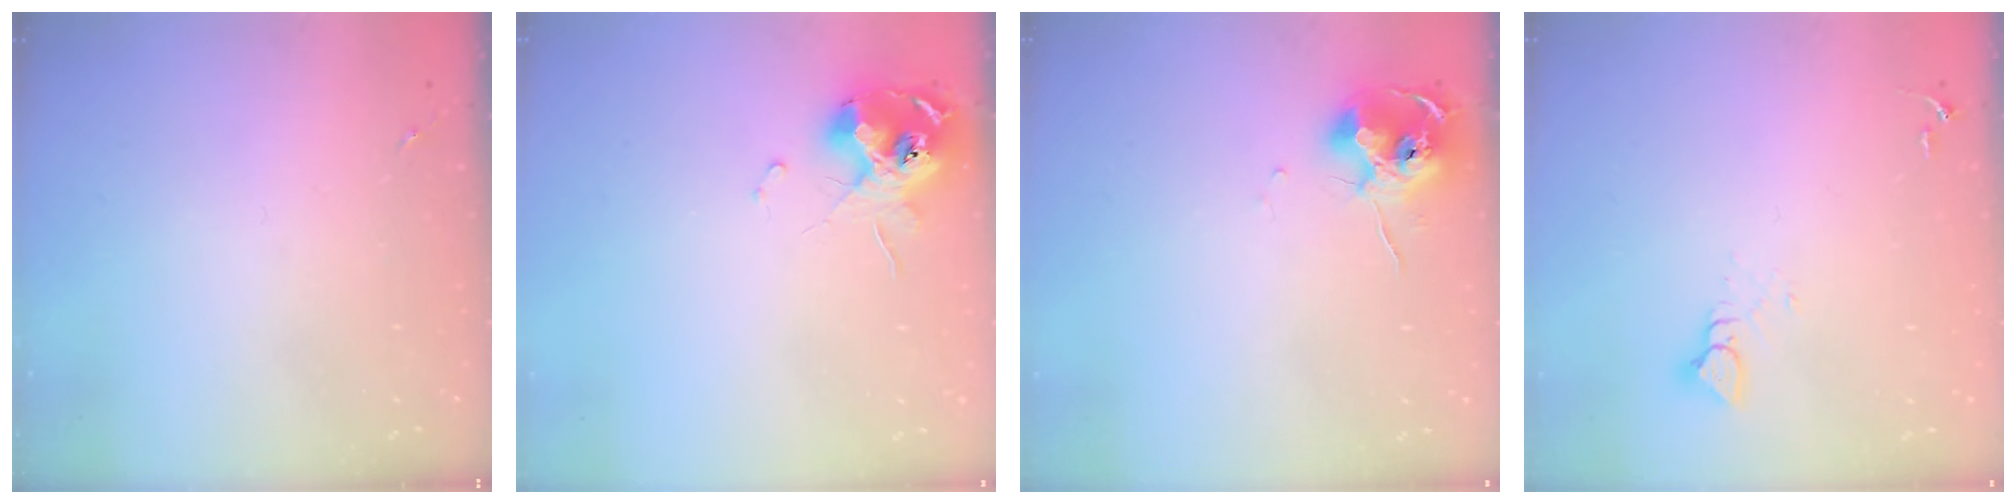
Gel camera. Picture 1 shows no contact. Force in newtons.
{"total": 12.0, "press": 11.9, "slide": 1.4}
{"total": 10.4, "press": 10.3, "slide": 0.7}
{"total": 3.6, "press": 3.6, "slide": 0.2}